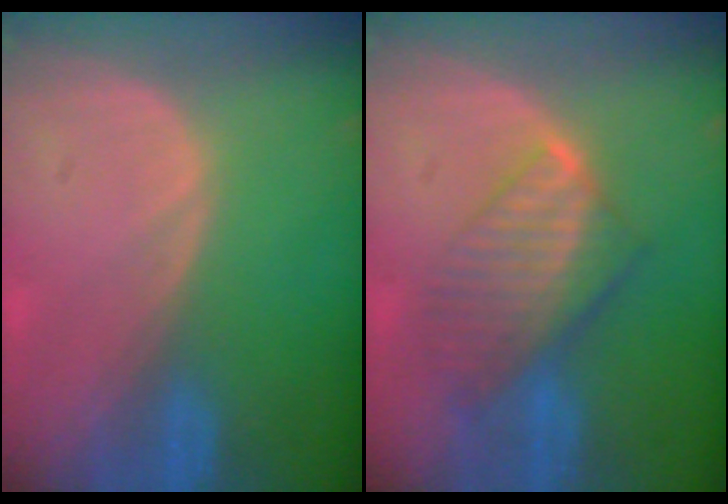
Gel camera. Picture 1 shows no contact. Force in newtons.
{"total": 8.1, "press": 7.1, "slide": 3.9}